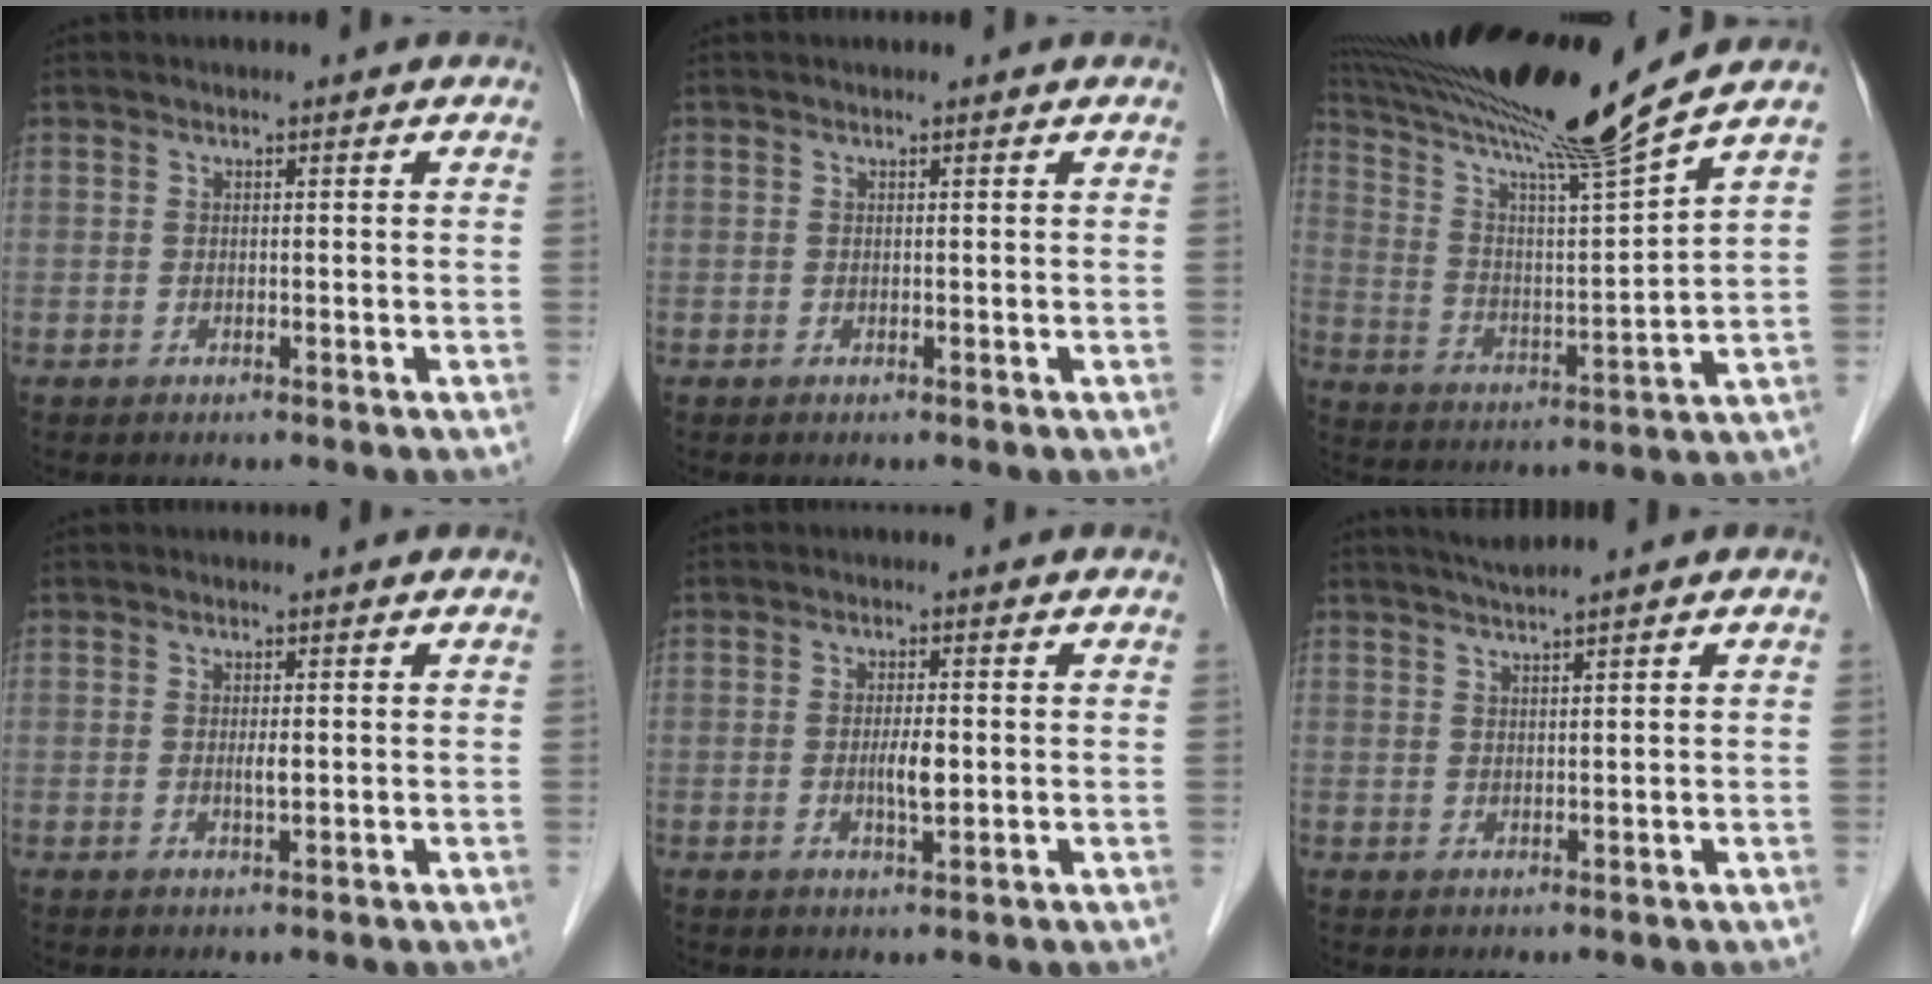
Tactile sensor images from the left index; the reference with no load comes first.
{"total": 0.9, "force": [0.8, 0.1, 0.2], "torque": [-0.008, 0.010, 0.010]}
{"total": 17.6, "force": [14.9, -3.4, 8.9], "torque": [-0.159, -0.029, 0.250]}
{"total": 1.2, "force": [0.3, 0.2, 1.1], "torque": [-0.025, -0.001, 0.004]}
{"total": 2.8, "force": [-0.2, 0.6, 2.7], "torque": [-0.051, -0.002, -0.003]}
{"total": 2.9, "force": [2.6, -0.6, 1.2], "torque": [-0.021, 0.008, 0.049]}